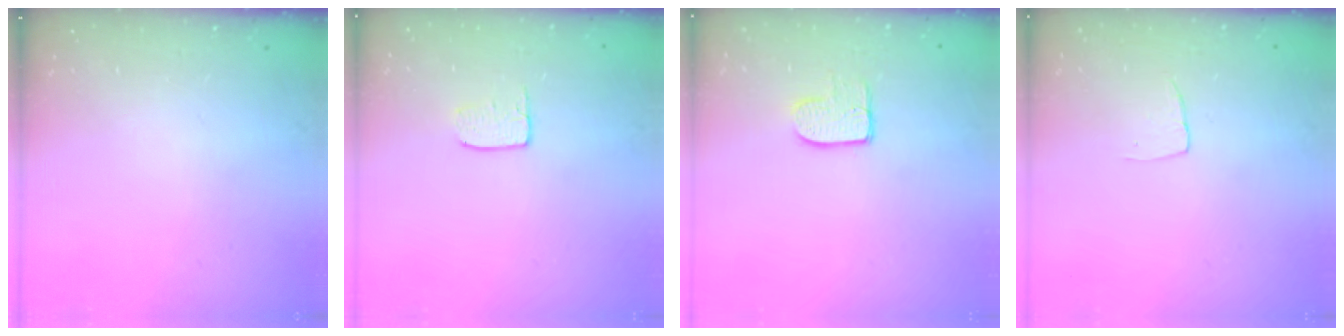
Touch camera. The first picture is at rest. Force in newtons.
{"total": 4.3, "press": 4.3, "slide": 0.3}
{"total": 7.4, "press": 7.4, "slide": 0.2}
{"total": 3.7, "press": 3.7, "slide": 0.2}